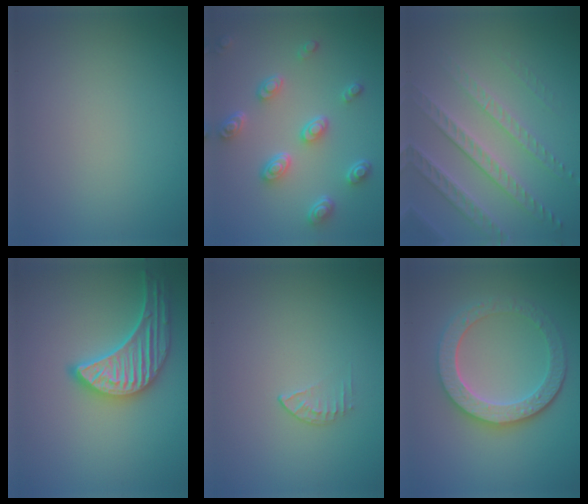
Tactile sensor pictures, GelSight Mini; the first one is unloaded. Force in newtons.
{"total": 4.5, "press": 3.4, "slide": 2.9}
{"total": 4.4, "press": 3.9, "slide": 2.1}
{"total": 4.5, "press": 4.2, "slide": 1.5}
{"total": 0.8, "press": 0.6, "slide": 0.6}
{"total": 5.4, "press": 4.4, "slide": 3.0}